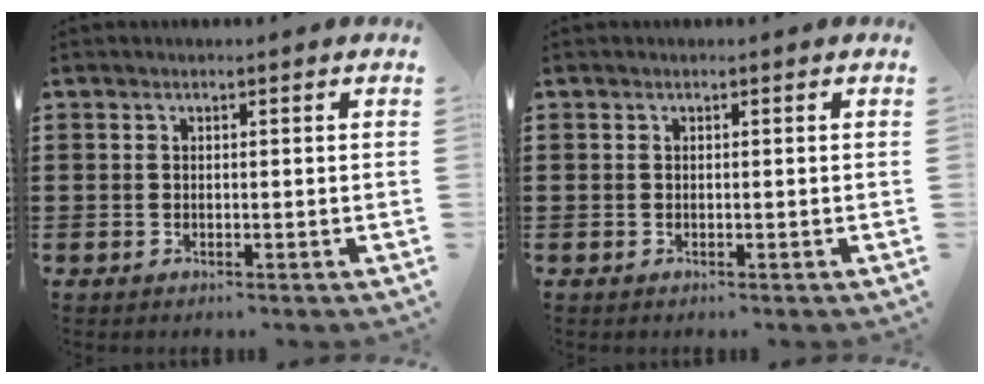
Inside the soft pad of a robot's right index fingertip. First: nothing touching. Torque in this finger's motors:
{"motor_torque": [-0.04, 0.06, 0.00, -0.01]}